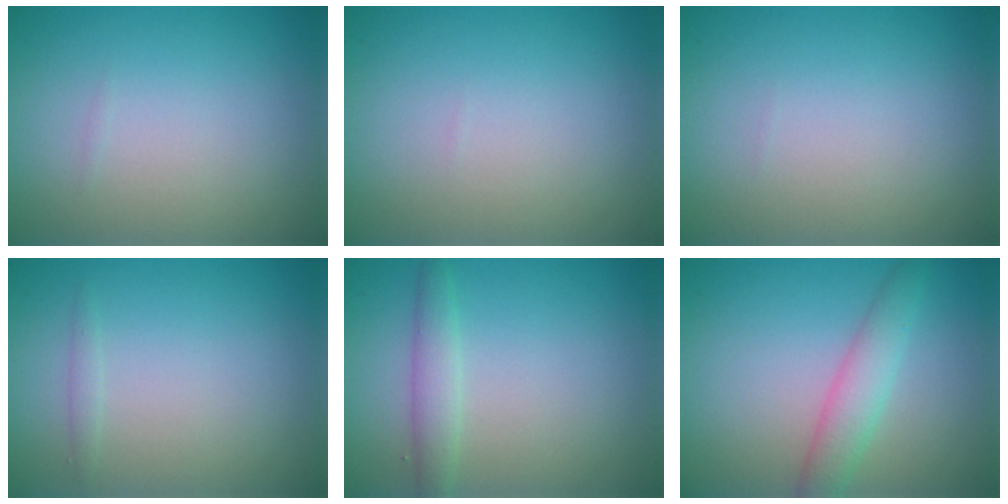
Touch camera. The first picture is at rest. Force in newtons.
{"total": 0.0}
{"total": 0.0}
{"total": 0.5, "press": 0.5, "slide": 0.0}
{"total": 2.0, "press": 2.0, "slide": 0.2}
{"total": 3.0, "press": 3.0, "slide": 0.1}